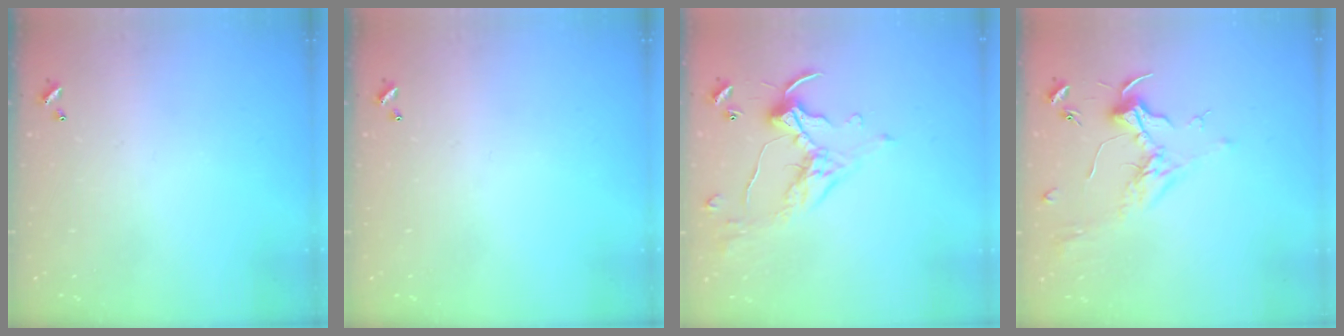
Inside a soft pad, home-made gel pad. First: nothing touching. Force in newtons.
{"total": 0.0}
{"total": 1.1, "press": 1.1, "slide": 0.1}
{"total": 1.8, "press": 1.7, "slide": 0.6}